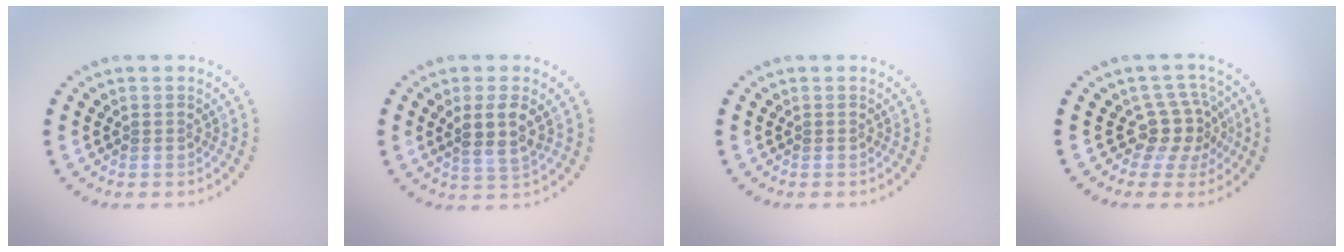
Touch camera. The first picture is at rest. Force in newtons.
{"total": 2.7, "press": 2.5, "slide": 1.0}
{"total": 0.0}
{"total": 3.5, "press": 2.7, "slide": 2.2}